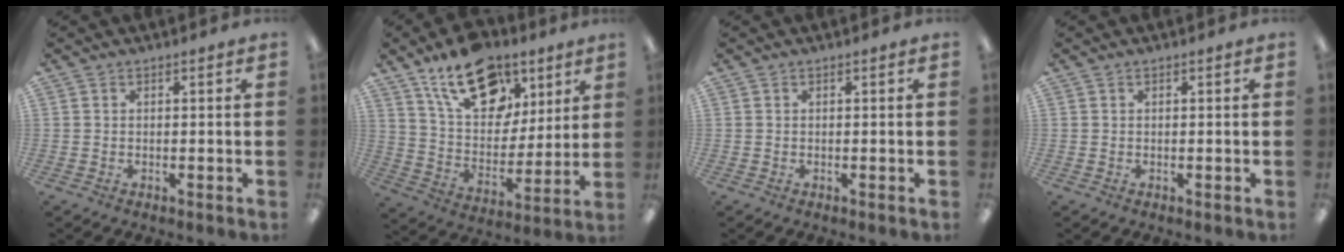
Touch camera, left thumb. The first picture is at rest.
{"total": 20.0, "force": [12.4, 11.7, 10.4], "torque": [-0.161, -0.059, 0.219]}
{"total": 0.0}
{"total": 0.0}